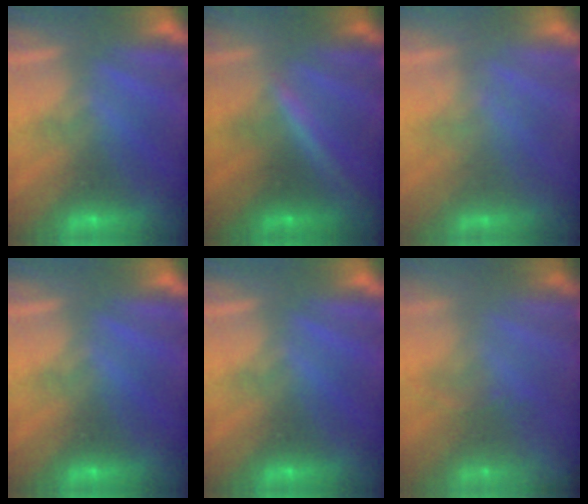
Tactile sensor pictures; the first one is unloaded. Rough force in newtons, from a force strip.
{"total": 3.5}
{"total": 1.8}
{"total": 0.0}
{"total": 0.0}
{"total": 5.9}